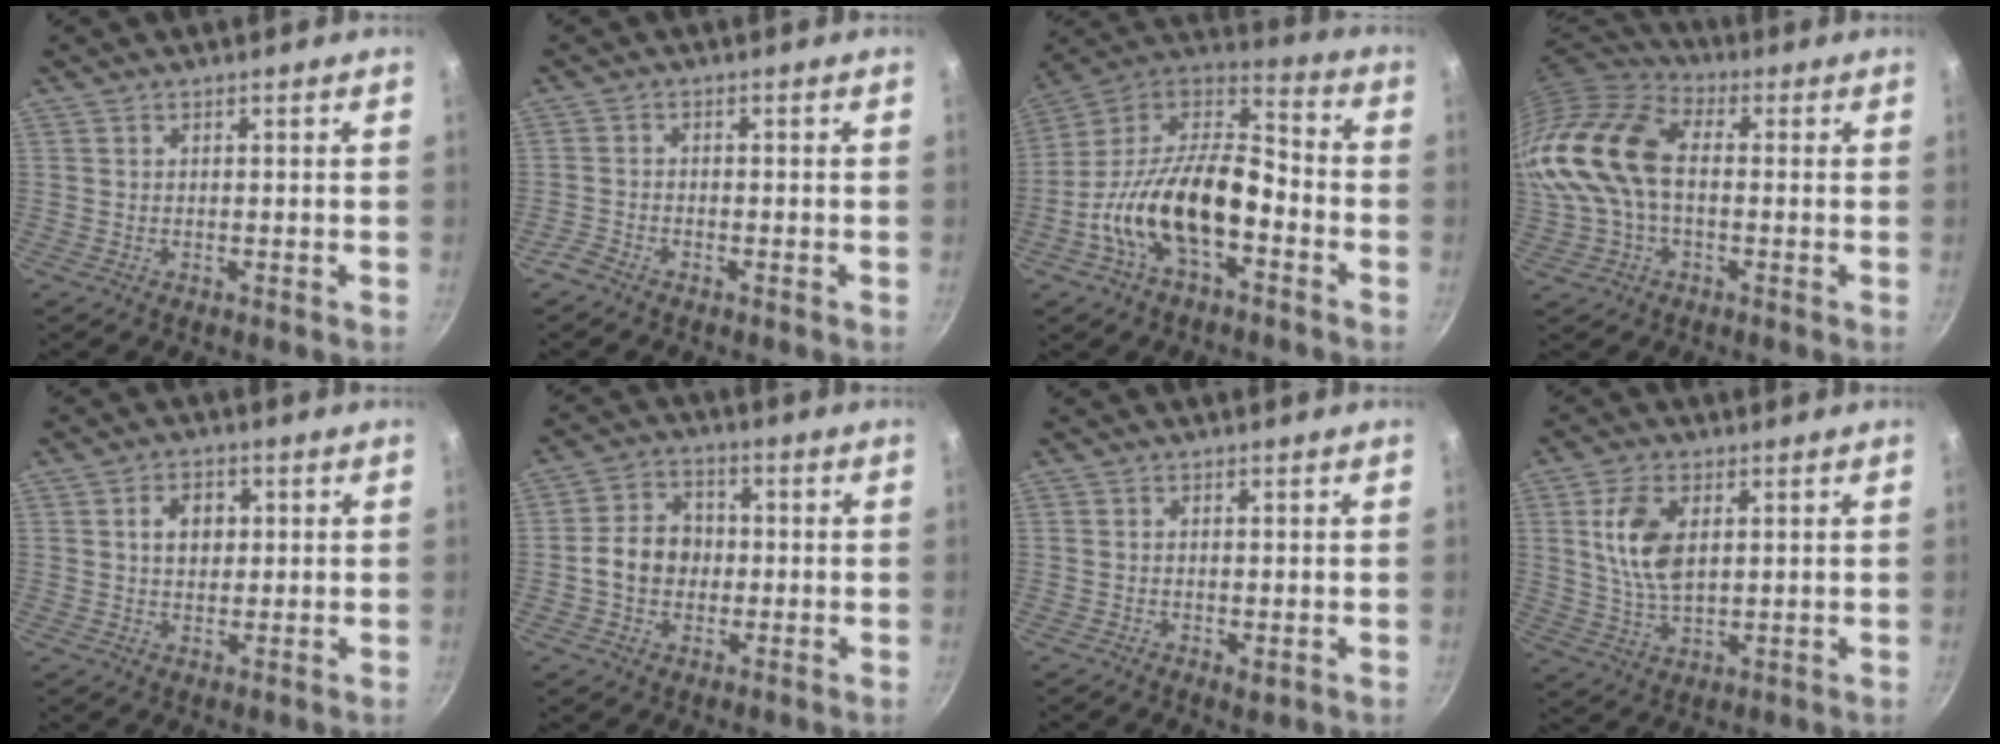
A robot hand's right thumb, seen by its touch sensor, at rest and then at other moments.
{"total": 2.0, "force": [-1.8, 0.7, 0.7], "torque": [-0.035, 0.015, -0.039]}
{"total": 20.9, "force": [-6.6, 10.6, 16.7], "torque": [-0.286, 0.061, -0.139]}
{"total": 20.4, "force": [0.4, 13.2, 15.6], "torque": [-0.335, 0.034, -0.004]}
{"total": 5.3, "force": [1.1, 4.0, 3.2], "torque": [-0.032, 0.004, 0.017]}
{"total": 8.9, "force": [-0.6, 7.3, 5.0], "torque": [-0.057, 0.019, -0.023]}
{"total": 1.3, "force": [-0.1, 0.6, 1.2], "torque": [-0.020, -0.005, -0.002]}
{"total": 9.8, "force": [2.5, 5.5, 7.8], "torque": [-0.144, -0.012, 0.050]}